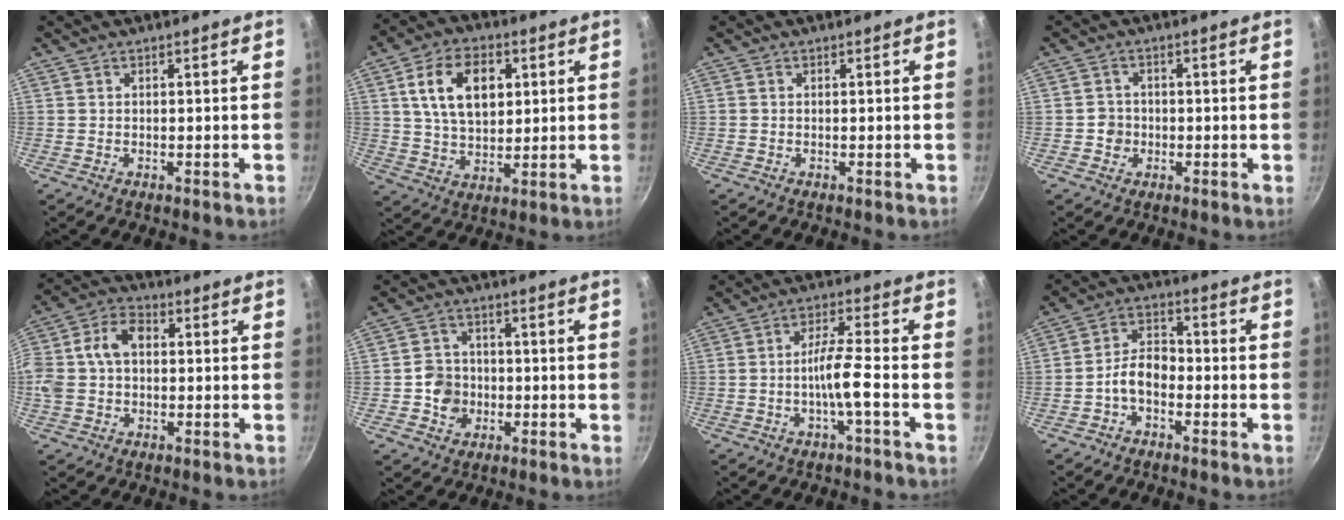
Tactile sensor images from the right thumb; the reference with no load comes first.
{"total": 13.4, "force": [3.7, 8.7, 9.6], "torque": [-0.142, -0.002, 0.063]}
{"total": 0.0}
{"total": 2.8, "force": [-0.6, 2.7, 0.8], "torque": [0.001, 0.007, -0.015]}
{"total": 11.4, "force": [0.6, 8.0, 8.0], "torque": [-0.143, 0.034, -0.005]}
{"total": 6.1, "force": [-1.1, 5.6, 2.3], "torque": [-0.015, 0.018, -0.027]}
{"total": 6.3, "force": [-2.1, 0.2, 5.9], "torque": [-0.118, 0.026, -0.040]}
{"total": 4.4, "force": [-1.7, 2.8, 3.0], "torque": [-0.040, 0.027, -0.037]}